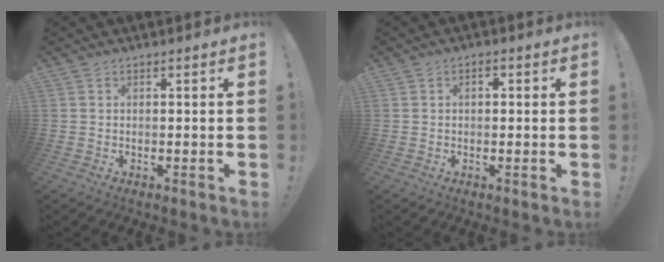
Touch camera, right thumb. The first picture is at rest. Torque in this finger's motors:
{"motor_torque": [-0.05, -0.01, -0.18, 0.01, 0.05]}